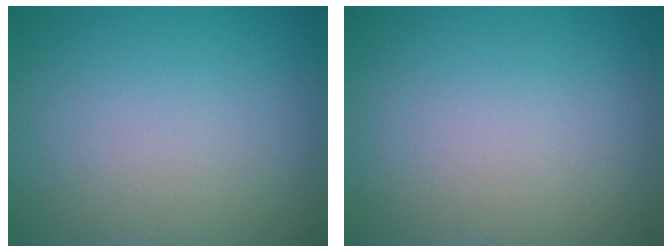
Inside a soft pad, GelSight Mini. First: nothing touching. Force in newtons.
{"total": 0.0}